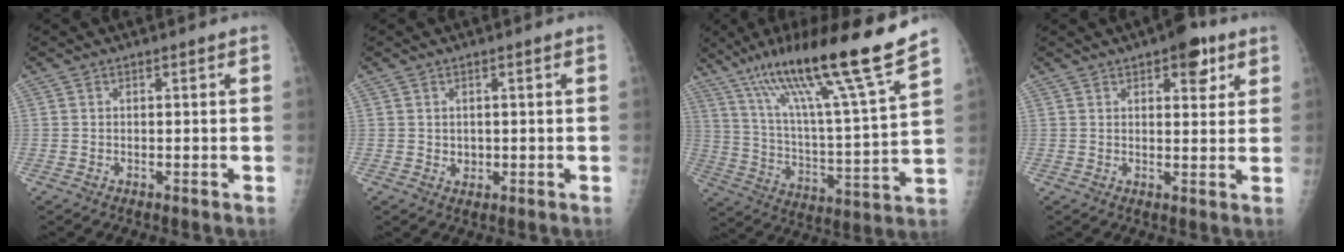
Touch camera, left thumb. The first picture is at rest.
{"total": 1.5, "force": [0.3, 1.3, 0.6], "torque": [-0.005, -0.003, 0.010]}
{"total": 22.8, "force": [16.4, 0.5, 15.7], "torque": [-0.240, -0.069, 0.283]}
{"total": 6.6, "force": [3.7, 3.0, 4.6], "torque": [-0.034, -0.013, 0.043]}